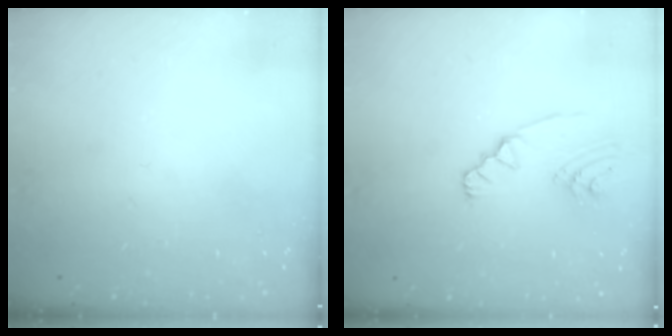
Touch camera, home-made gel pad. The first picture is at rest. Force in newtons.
{"total": 4.7, "press": 4.5, "slide": 1.3}